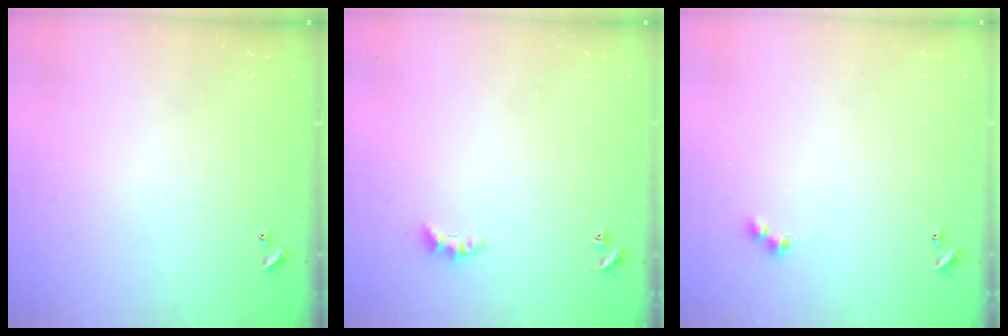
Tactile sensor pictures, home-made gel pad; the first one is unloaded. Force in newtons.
{"total": 2.4, "press": 2.4, "slide": 0.6}
{"total": 3.0, "press": 2.9, "slide": 0.5}